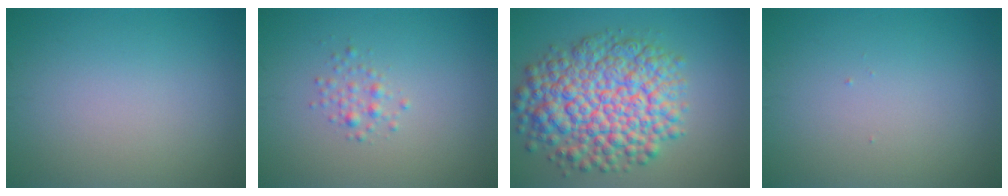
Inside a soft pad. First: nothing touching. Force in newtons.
{"total": 1.3, "press": 1.3, "slide": 0.0}
{"total": 10.5, "press": 10.5, "slide": 0.3}
{"total": 0.0}